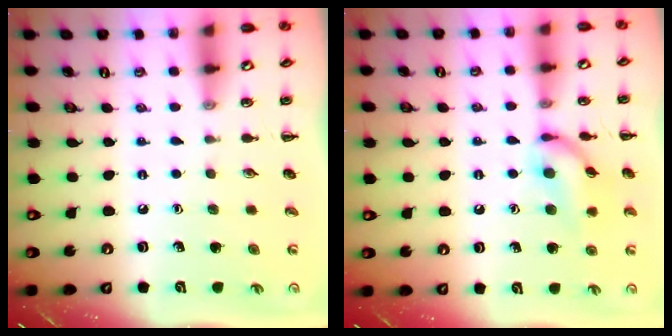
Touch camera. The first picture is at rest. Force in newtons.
{"total": 13.0, "press": 13.0, "slide": 0.9}